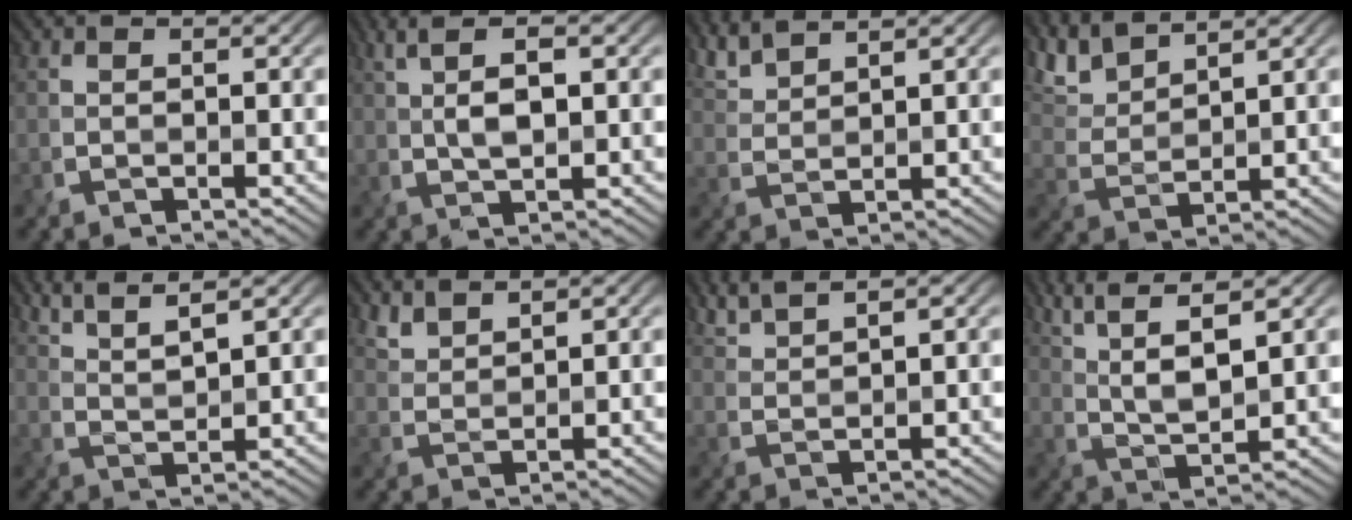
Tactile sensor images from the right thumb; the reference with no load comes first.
{"total": 5.0, "force": [1.5, 1.6, 4.6], "torque": [-0.093, 0.000, 0.031]}
{"total": 4.0, "force": [3.5, 0.6, 1.8], "torque": [-0.047, 0.008, 0.076]}
{"total": 6.4, "force": [5.3, 1.7, 3.3], "torque": [-0.086, 0.011, 0.107]}
{"total": 5.4, "force": [4.2, 0.8, 3.3], "torque": [-0.063, 0.004, 0.083]}
{"total": 2.9, "force": [2.7, 0.6, 1.0], "torque": [-0.030, 0.000, 0.064]}
{"total": 3.4, "force": [2.9, 0.3, 1.6], "torque": [-0.031, 0.008, 0.061]}
{"total": 8.5, "force": [5.1, 1.8, 6.5], "torque": [-0.138, 0.009, 0.100]}